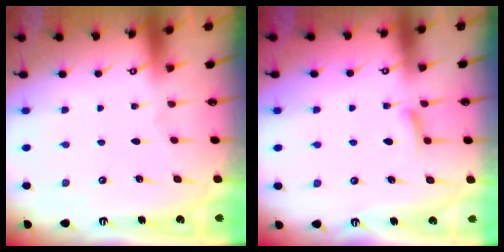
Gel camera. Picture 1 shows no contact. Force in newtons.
{"total": 5.4, "press": 5.3, "slide": 0.8}